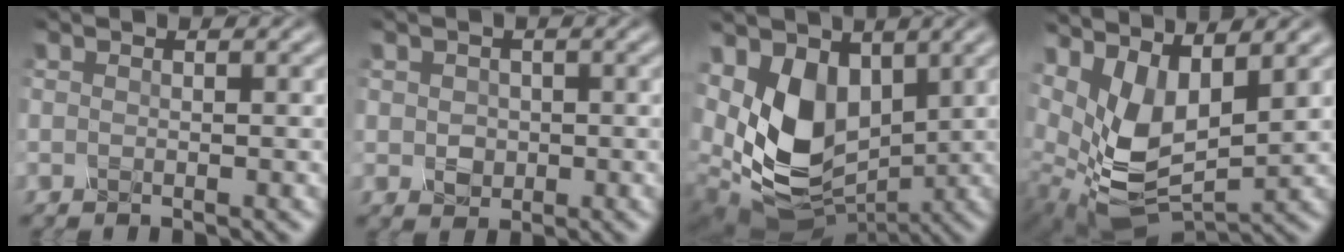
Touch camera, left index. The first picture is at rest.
{"total": 0.7, "force": [-0.1, 0.7, -0.2], "torque": [-0.008, 0.002, 0.003]}
{"total": 8.8, "force": [1.3, 6.0, 6.3], "torque": [-0.156, -0.027, 0.038]}
{"total": 6.8, "force": [2.7, 3.6, 5.1], "torque": [-0.117, -0.013, 0.068]}